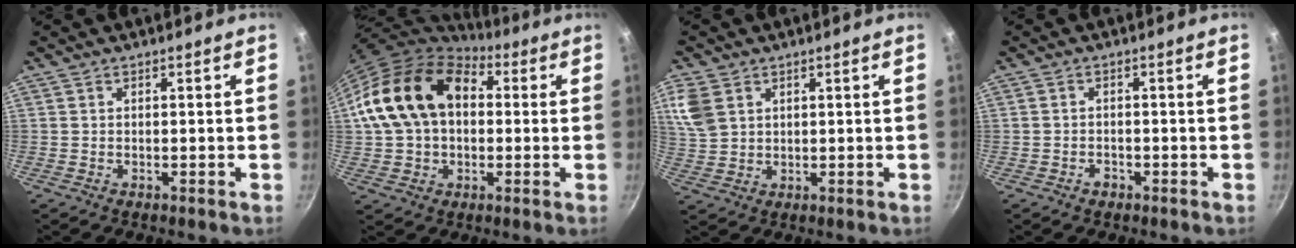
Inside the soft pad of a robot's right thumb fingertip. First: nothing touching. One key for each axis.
{"total": 18.8, "fx": 3.1, "fy": 13.5, "fz": 12.7, "tx": -0.213, "ty": 0.038, "tz": 0.047}
{"total": 8.2, "fx": 3.6, "fy": 6.0, "fz": 4.4, "tx": -0.086, "ty": -0.007, "tz": 0.077}
{"total": 1.6, "fx": -1.0, "fy": 1.1, "fz": 0.6, "tx": -0.007, "ty": 0.012, "tz": -0.015}